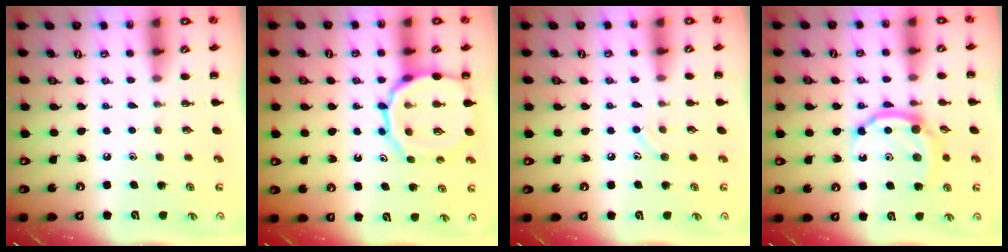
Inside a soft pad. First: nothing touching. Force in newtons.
{"total": 14.6, "press": 14.5, "slide": 1.7}
{"total": 8.1, "press": 7.7, "slide": 2.6}
{"total": 9.3, "press": 9.3, "slide": 0.7}